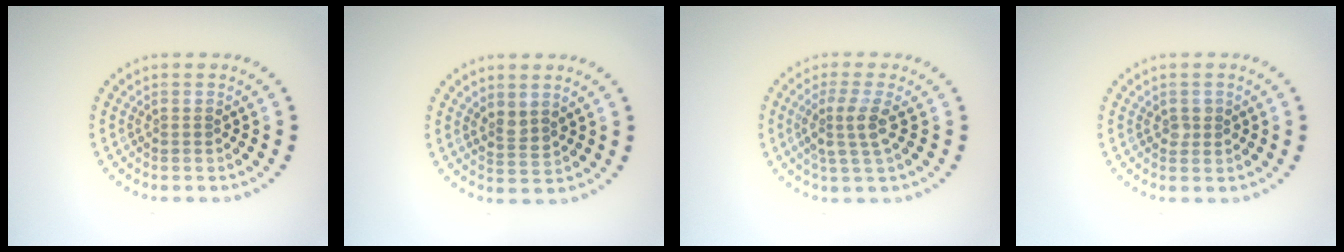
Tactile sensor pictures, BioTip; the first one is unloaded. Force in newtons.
{"total": 1.6, "press": 1.3, "slide": 1.0}
{"total": 2.8, "press": 2.2, "slide": 1.7}
{"total": 1.0, "press": 0.9, "slide": 0.1}